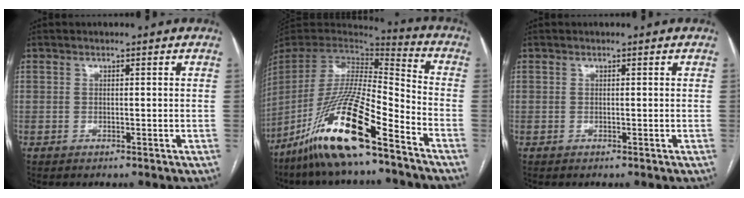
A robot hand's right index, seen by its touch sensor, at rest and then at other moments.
{"total": 20.4, "force": [-13.5, 1.8, 15.2], "torque": [-0.322, -0.039, -0.258]}
{"total": 0.0}